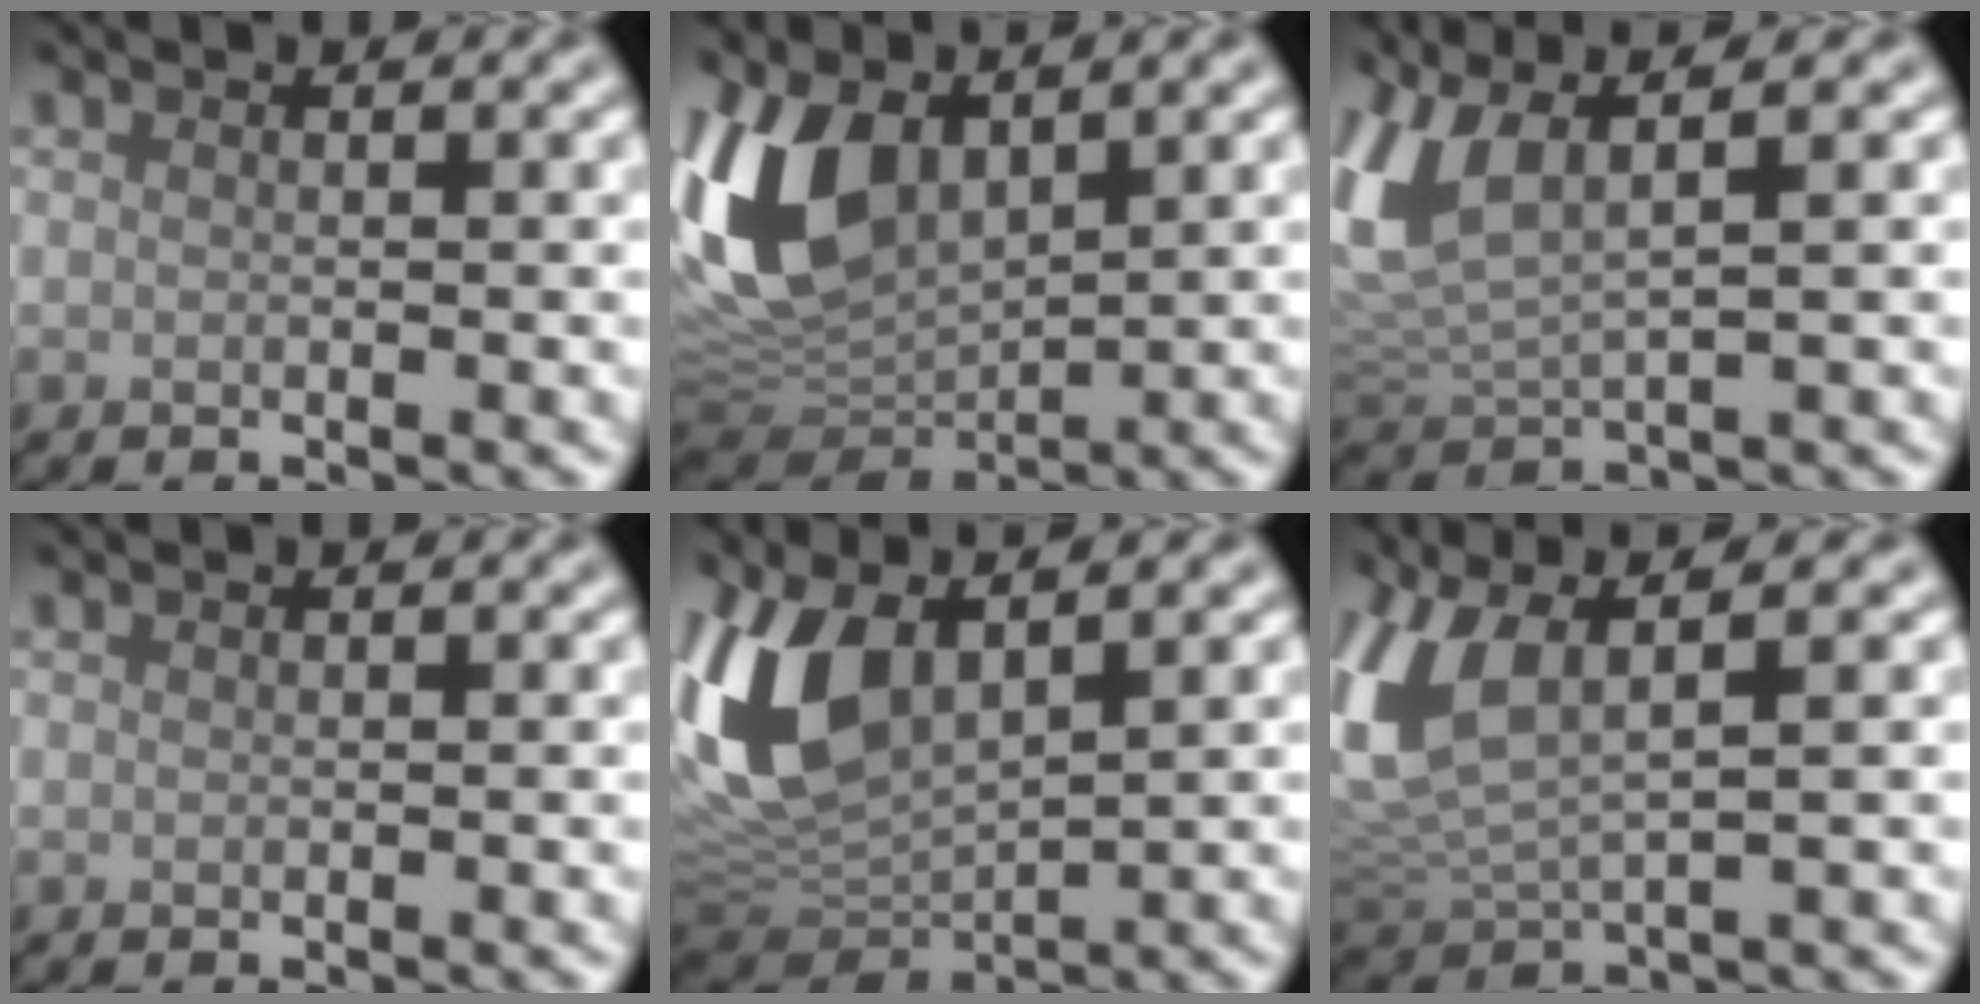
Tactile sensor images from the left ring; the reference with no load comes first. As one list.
[{"total": 8.7, "force": [2.8, 4.6, 6.8], "torque": [-0.153, -0.006, 0.049]}, {"total": 7.0, "force": [3.3, 2.3, 5.7], "torque": [-0.144, 0.012, 0.067]}, {"total": 0.0}, {"total": 8.2, "force": [3.0, 3.8, 6.6], "torque": [-0.157, 0.002, 0.058]}, {"total": 7.2, "force": [2.8, 2.7, 6.0], "torque": [-0.146, 0.008, 0.056]}]